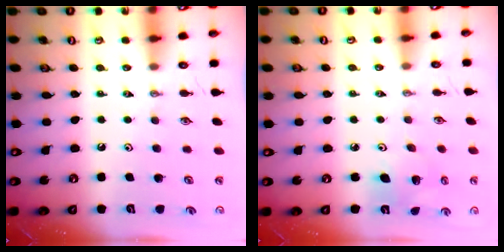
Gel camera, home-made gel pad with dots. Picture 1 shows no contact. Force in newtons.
{"total": 6.5, "press": 6.3, "slide": 1.5}